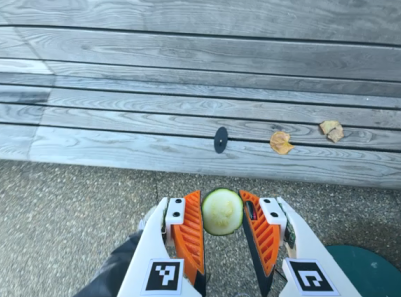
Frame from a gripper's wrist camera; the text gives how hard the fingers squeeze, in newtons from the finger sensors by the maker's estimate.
{"total": 7.8, "left": 7.8, "right": 7.8}